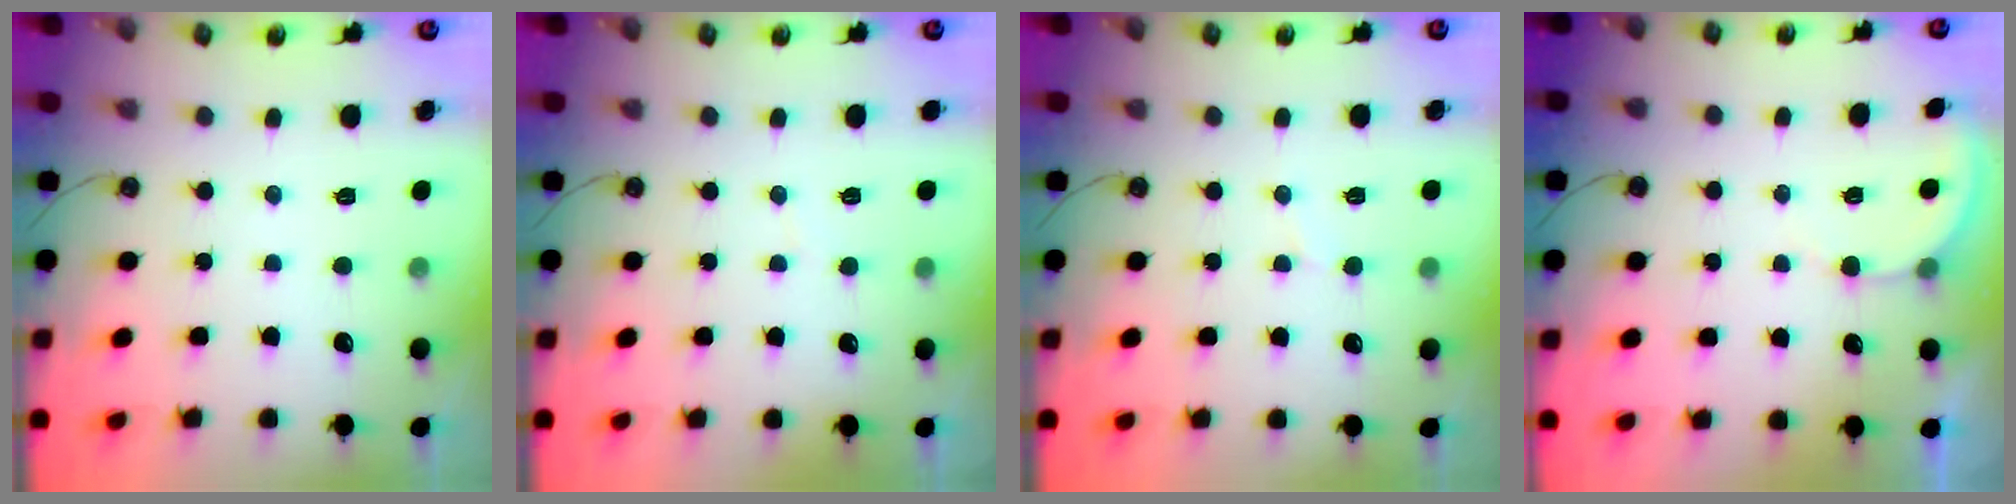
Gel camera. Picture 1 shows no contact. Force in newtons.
{"total": 2.9, "press": 2.9, "slide": 0.3}
{"total": 6.5, "press": 6.5, "slide": 0.5}
{"total": 3.3, "press": 3.3, "slide": 0.2}